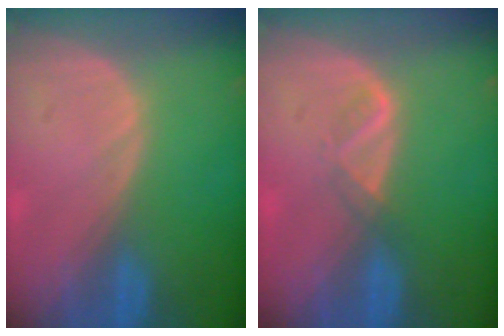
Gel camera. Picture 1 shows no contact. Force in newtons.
{"total": 1.9, "press": 1.8, "slide": 0.7}